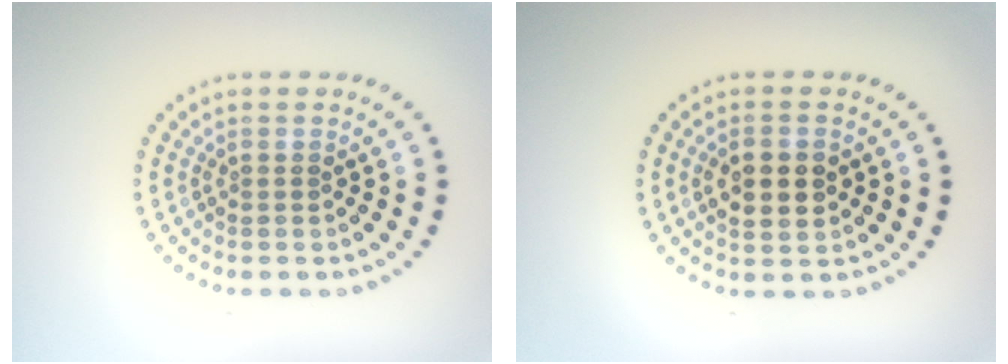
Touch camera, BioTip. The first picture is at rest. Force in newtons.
{"total": 3.2, "press": 3.2, "slide": 0.1}